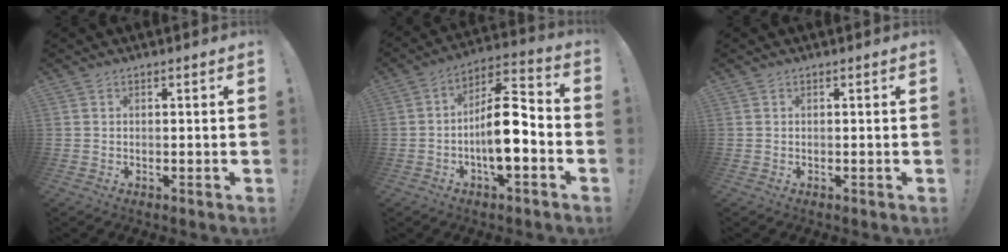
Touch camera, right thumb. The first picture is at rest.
{"total": 14.3, "force": [-3.4, 5.0, 13.0], "torque": [-0.219, 0.017, -0.053]}
{"total": 0.0}